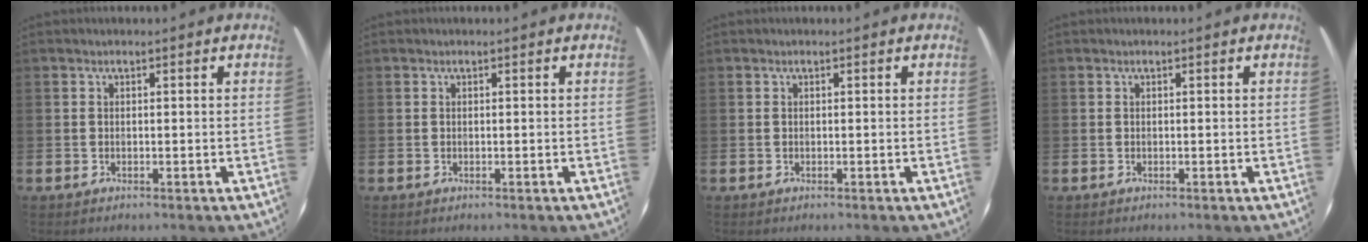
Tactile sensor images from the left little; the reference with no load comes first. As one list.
[{"total": 0.0}, {"total": 0.0}, {"total": 0.0}]